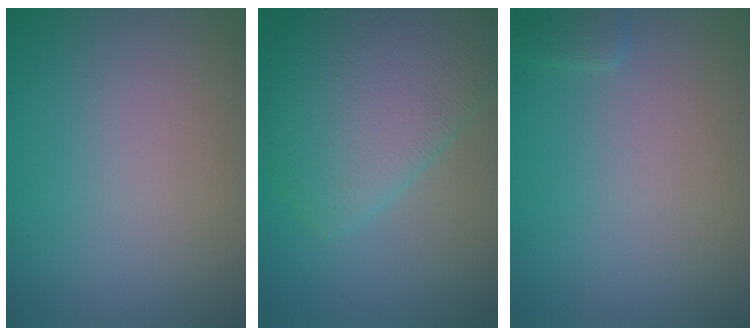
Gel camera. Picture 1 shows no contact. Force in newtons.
{"total": 6.5, "press": 6.5, "slide": 0.2}
{"total": 0.9, "press": 0.9, "slide": 0.0}